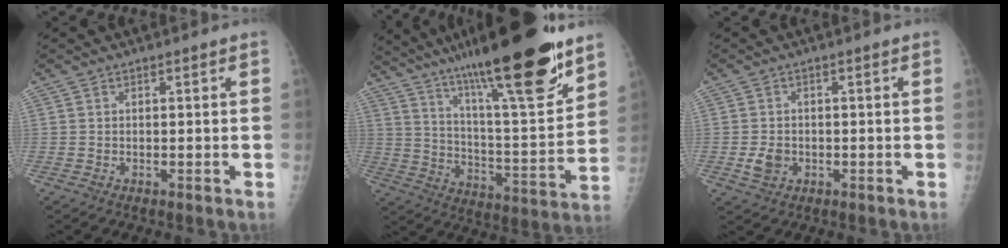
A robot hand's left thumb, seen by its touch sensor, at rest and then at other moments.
{"total": 27.4, "force": [18.5, 4.7, 19.7], "torque": [-0.297, -0.066, 0.305]}
{"total": 3.2, "force": [-0.7, 2.5, 1.9], "torque": [-0.030, 0.000, -0.009]}